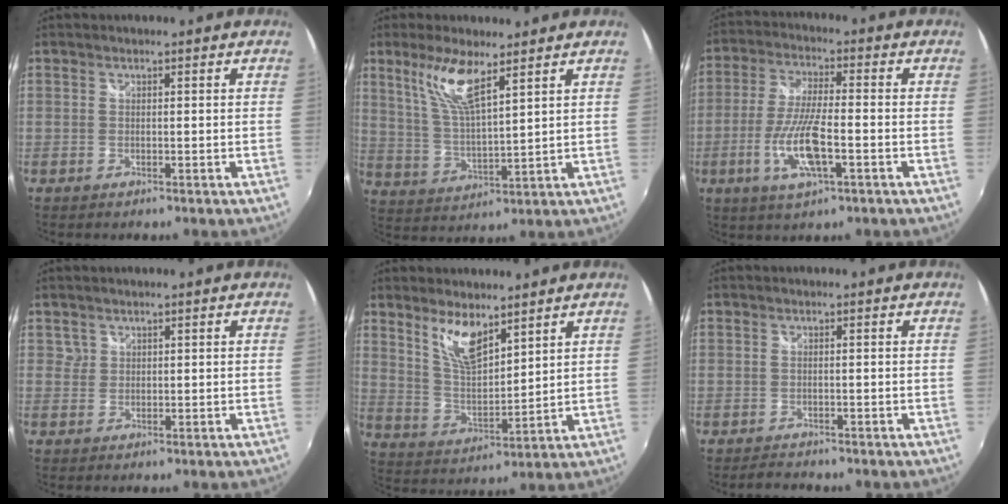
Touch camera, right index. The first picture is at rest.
{"total": 9.6, "force": [5.9, 1.9, 7.3], "torque": [-0.146, -0.003, 0.123]}
{"total": 11.1, "force": [-3.7, 2.8, 10.0], "torque": [-0.206, -0.009, -0.073]}
{"total": 1.2, "force": [0.8, 0.9, -0.1], "torque": [0.008, 0.007, 0.014]}
{"total": 9.0, "force": [6.1, 3.1, 5.8], "torque": [-0.108, -0.004, 0.124]}
{"total": 1.7, "force": [-1.5, 0.7, 0.1], "torque": [-0.008, 0.000, -0.028]}